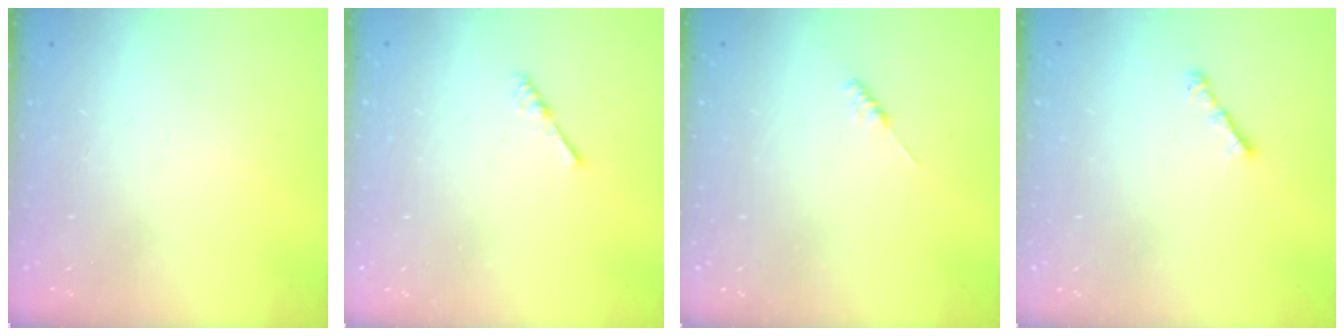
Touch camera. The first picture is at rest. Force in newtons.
{"total": 1.8, "press": 1.7, "slide": 0.4}
{"total": 1.8, "press": 1.7, "slide": 0.3}
{"total": 3.0, "press": 2.9, "slide": 0.7}